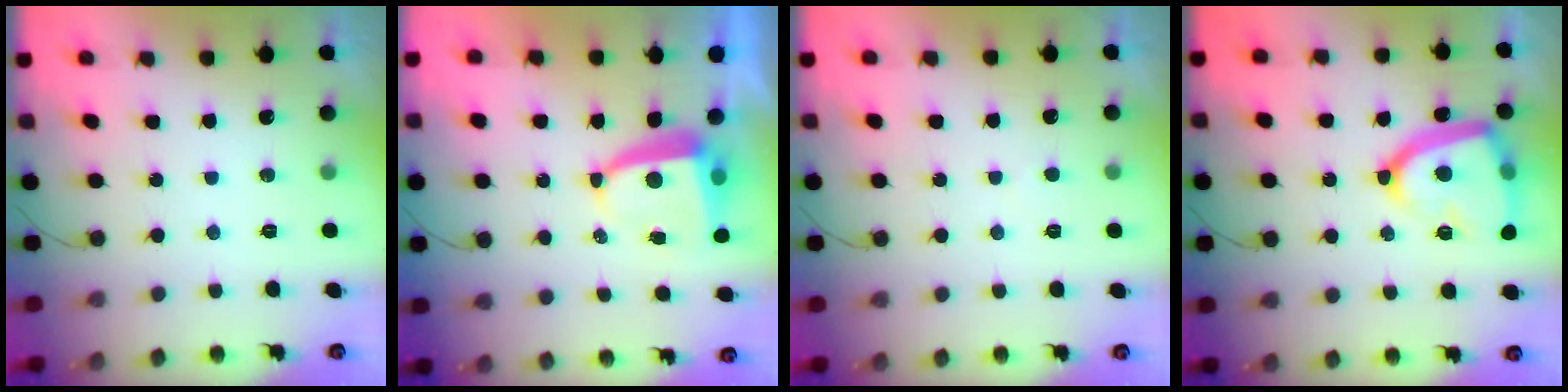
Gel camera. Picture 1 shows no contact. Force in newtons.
{"total": 5.8, "press": 5.7, "slide": 0.8}
{"total": 1.9, "press": 1.9, "slide": 0.3}
{"total": 18.7, "press": 18.6, "slide": 1.7}